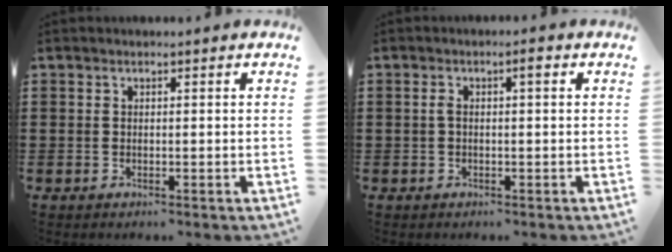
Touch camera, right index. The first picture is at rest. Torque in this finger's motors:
{"motor_torque": [0.47, -0.14, 0.16, 0.01]}